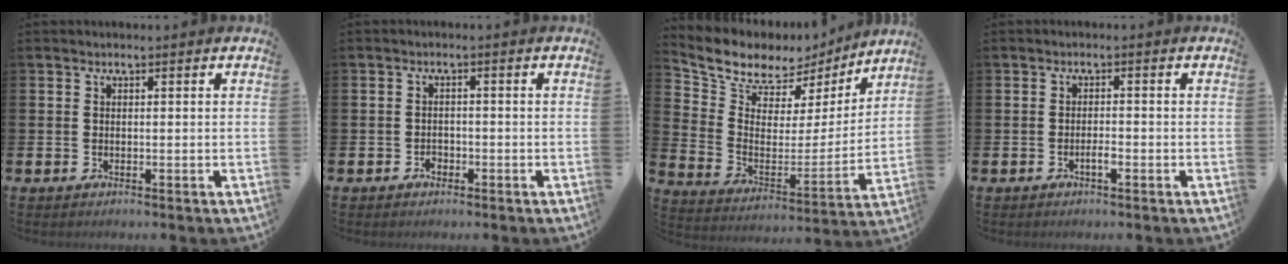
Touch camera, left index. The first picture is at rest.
{"total": 1.4, "force": [-0.8, 1.1, 0.3], "torque": [-0.007, 0.001, -0.018]}
{"total": 8.2, "force": [7.3, 3.7, 0.7], "torque": [-0.059, -0.059, 0.127]}
{"total": 1.4, "force": [-0.9, 0.3, 1.0], "torque": [-0.014, -0.003, -0.018]}